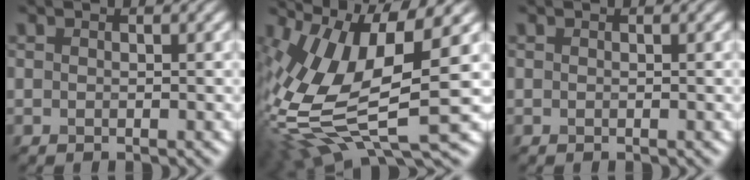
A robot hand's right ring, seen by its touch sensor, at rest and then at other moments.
{"total": 13.3, "force": [1.0, 5.3, 12.2], "torque": [-0.272, -0.011, 0.022]}
{"total": 0.0}